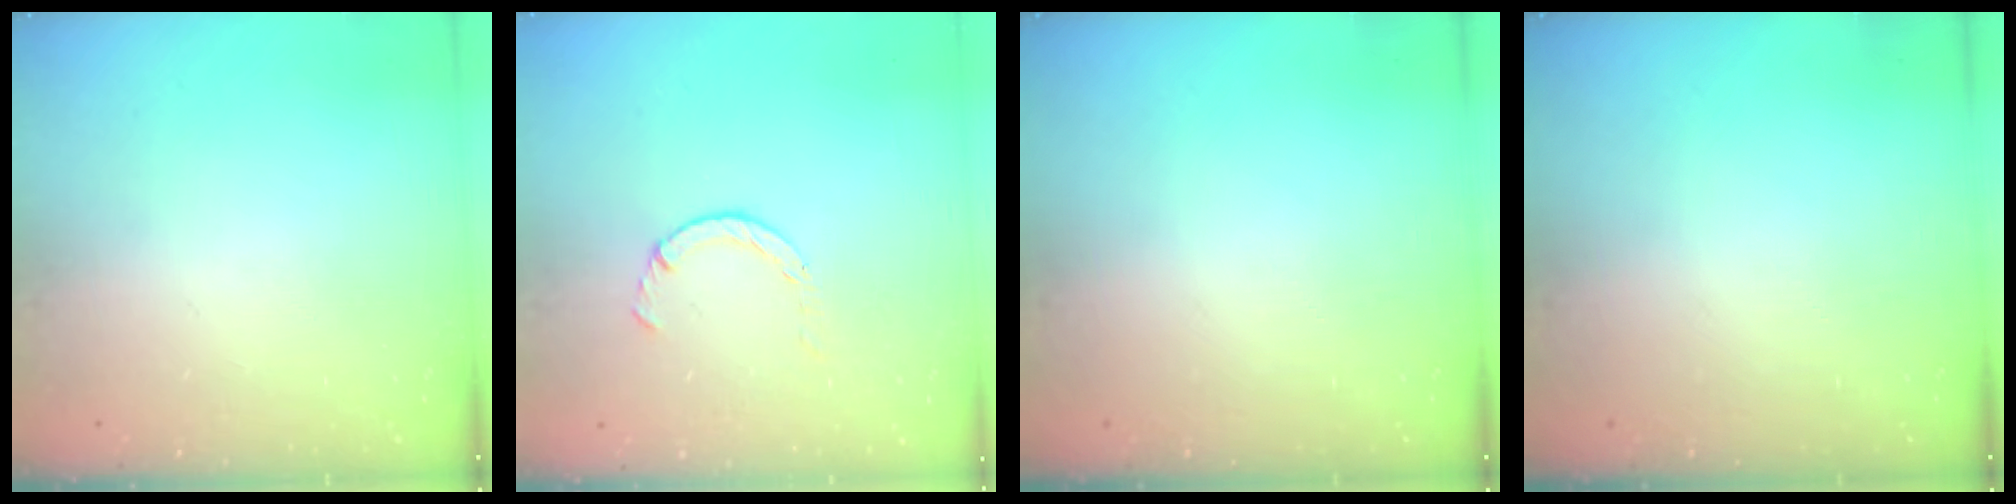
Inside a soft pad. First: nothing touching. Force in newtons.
{"total": 2.1, "press": 2.1, "slide": 0.3}
{"total": 0.0}
{"total": 0.0}